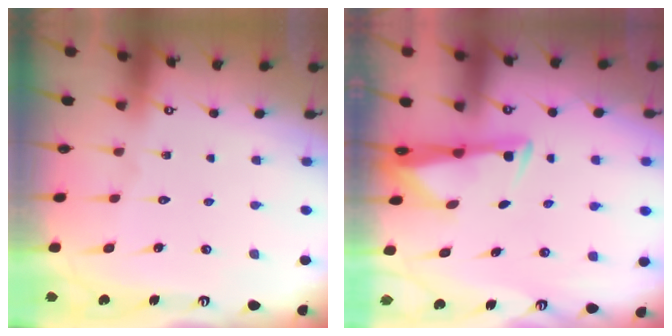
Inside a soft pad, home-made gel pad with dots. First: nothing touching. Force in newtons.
{"total": 3.3, "press": 3.2, "slide": 0.9}